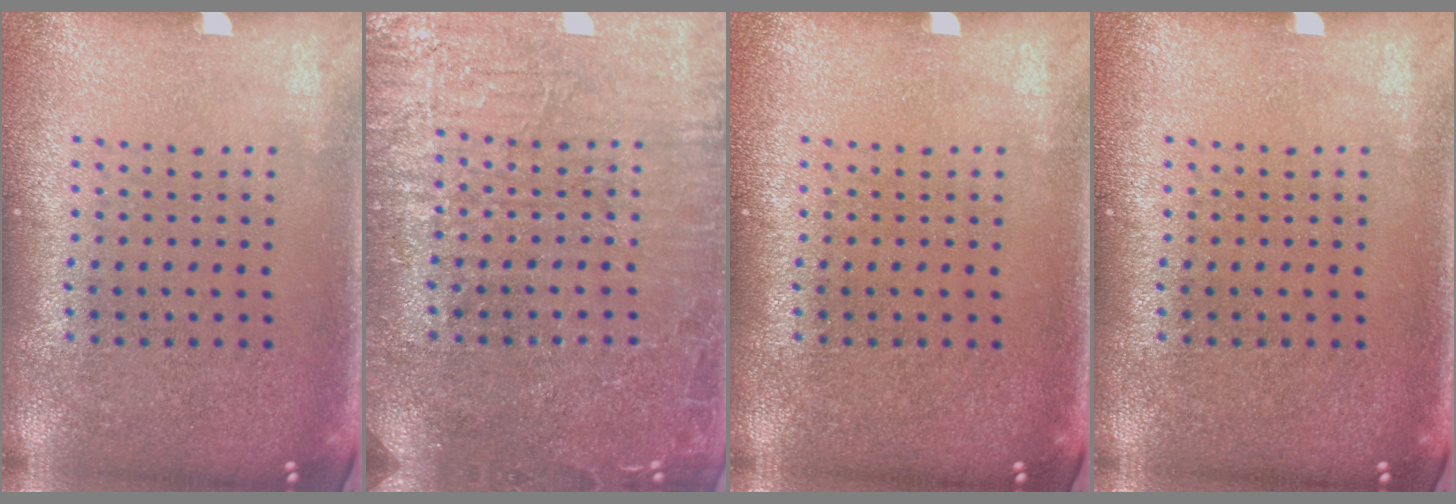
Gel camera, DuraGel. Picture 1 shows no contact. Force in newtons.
{"total": 4.0, "press": 4.0, "slide": 0.5}
{"total": 0.0}
{"total": 0.0}